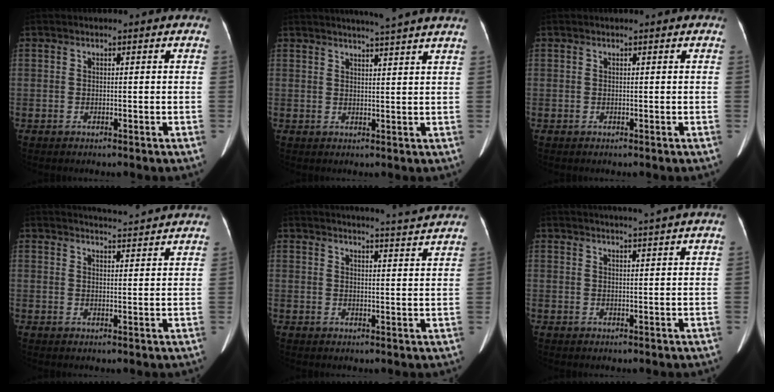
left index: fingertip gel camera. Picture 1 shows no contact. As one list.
[{"total": 8.1, "force": [7.2, -1.2, 3.5], "torque": [-0.048, 0.007, 0.079]}, {"total": 0.0}, {"total": 7.9, "force": [7.7, -0.4, 1.6], "torque": [-0.032, 0.011, 0.091]}, {"total": 9.4, "force": [9.0, -1.8, 2.2], "torque": [-0.038, -0.022, 0.103]}, {"total": 7.4, "force": [6.6, -1.5, 3.0], "torque": [-0.037, 0.009, 0.075]}]